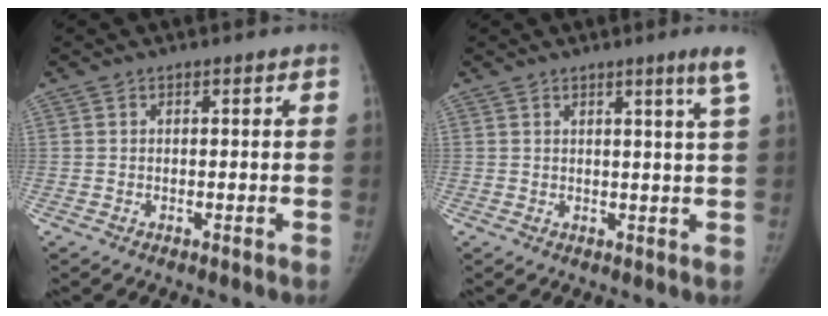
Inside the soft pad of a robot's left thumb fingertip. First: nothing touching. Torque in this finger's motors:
{"motor_torque": [0.25, -0.29, 0.43, -0.40, 0.01]}